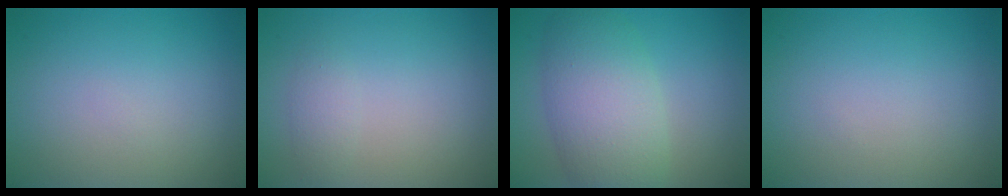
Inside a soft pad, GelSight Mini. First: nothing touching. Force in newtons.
{"total": 1.2, "press": 1.2, "slide": 0.1}
{"total": 7.1, "press": 7.1, "slide": 0.4}
{"total": 0.0}